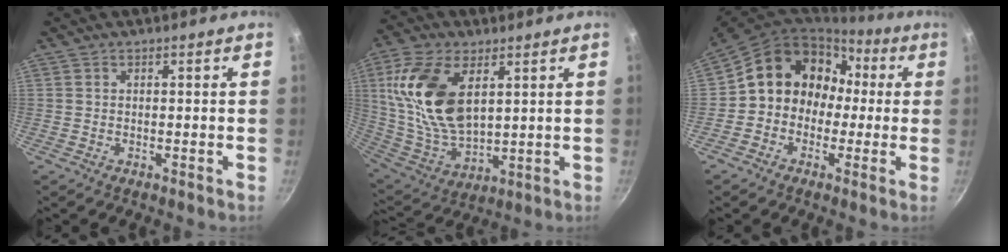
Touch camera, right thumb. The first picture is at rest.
{"total": 19.2, "force": [5.7, 10.5, 15.0], "torque": [-0.287, -0.022, 0.120]}
{"total": 15.2, "force": [0.6, 13.0, 7.8], "torque": [-0.087, 0.057, -0.007]}